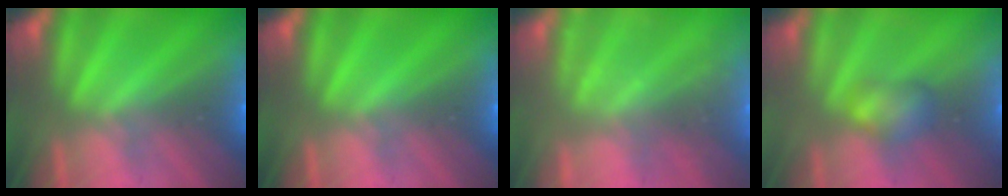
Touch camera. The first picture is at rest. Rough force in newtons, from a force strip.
{"total": 0.0}
{"total": 2.3}
{"total": 3.0}